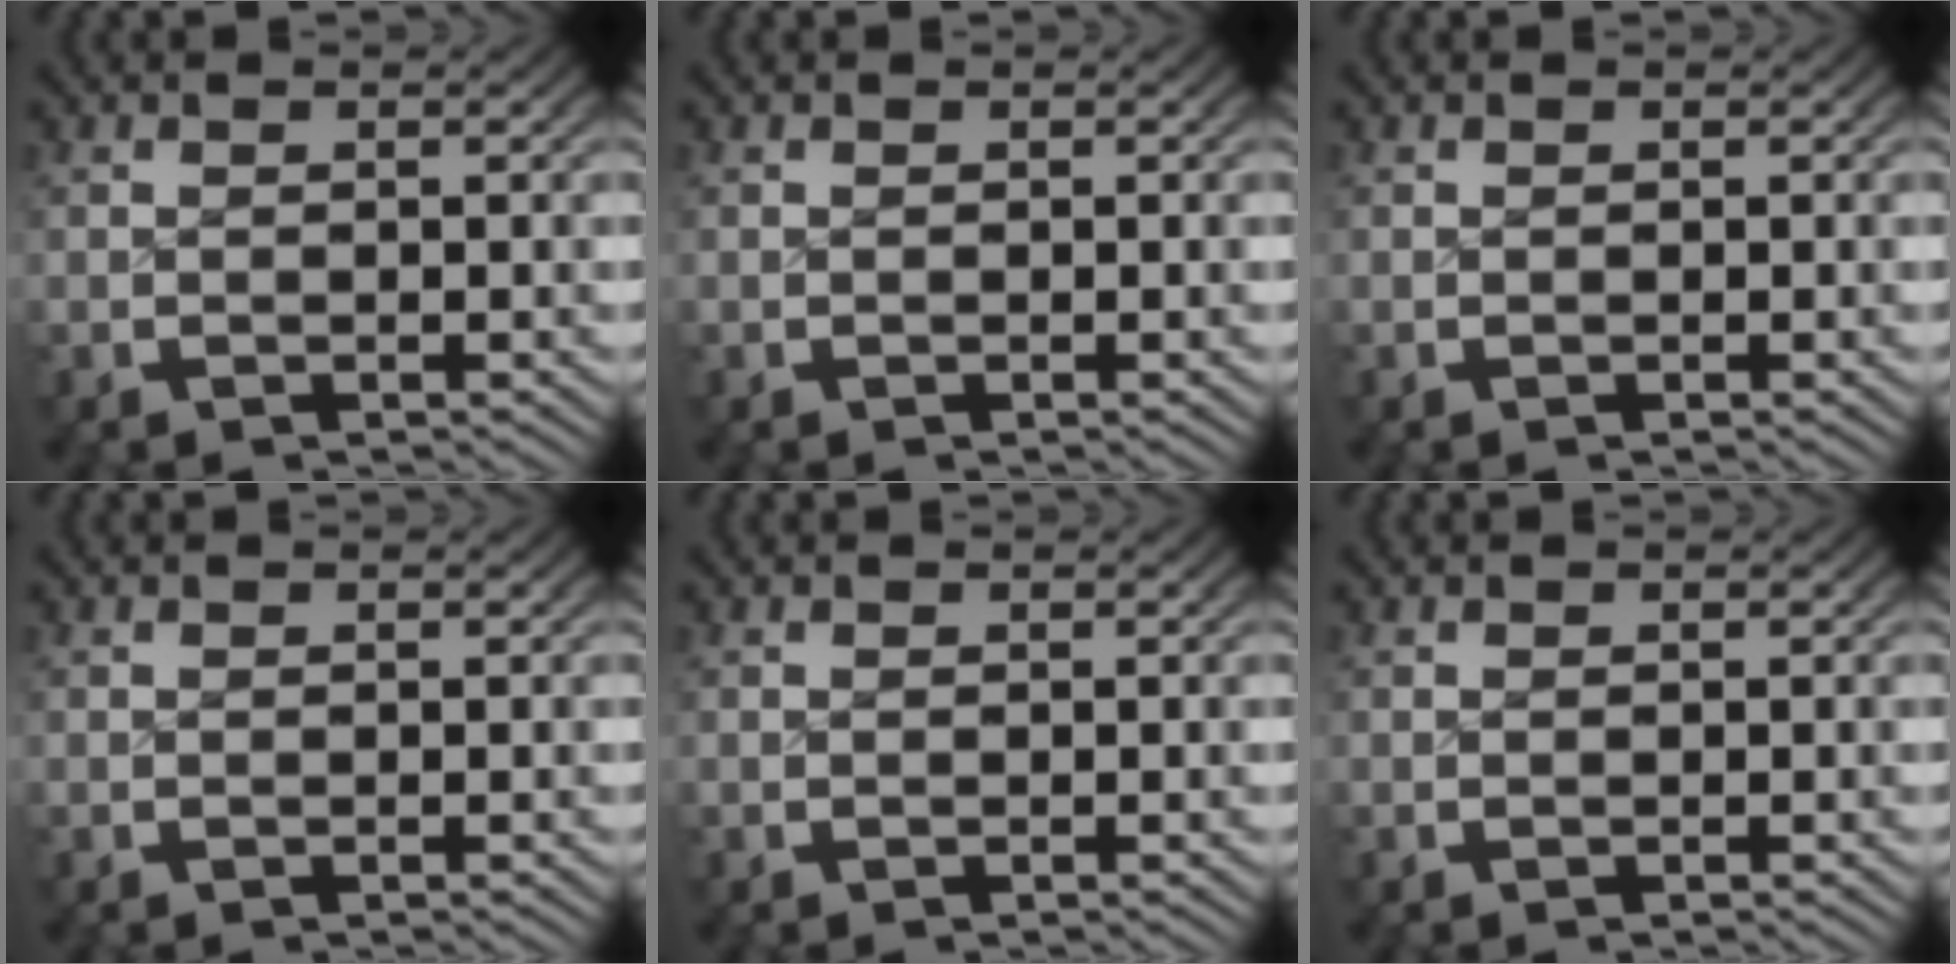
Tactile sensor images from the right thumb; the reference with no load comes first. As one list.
[{"total": 0.0}, {"total": 0.0}, {"total": 0.0}, {"total": 0.0}, {"total": 0.0}]